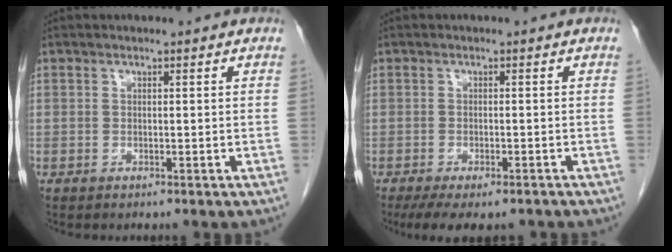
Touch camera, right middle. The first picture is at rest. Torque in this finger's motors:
{"motor_torque": [0.79, -0.54, 0.12, 0.06]}